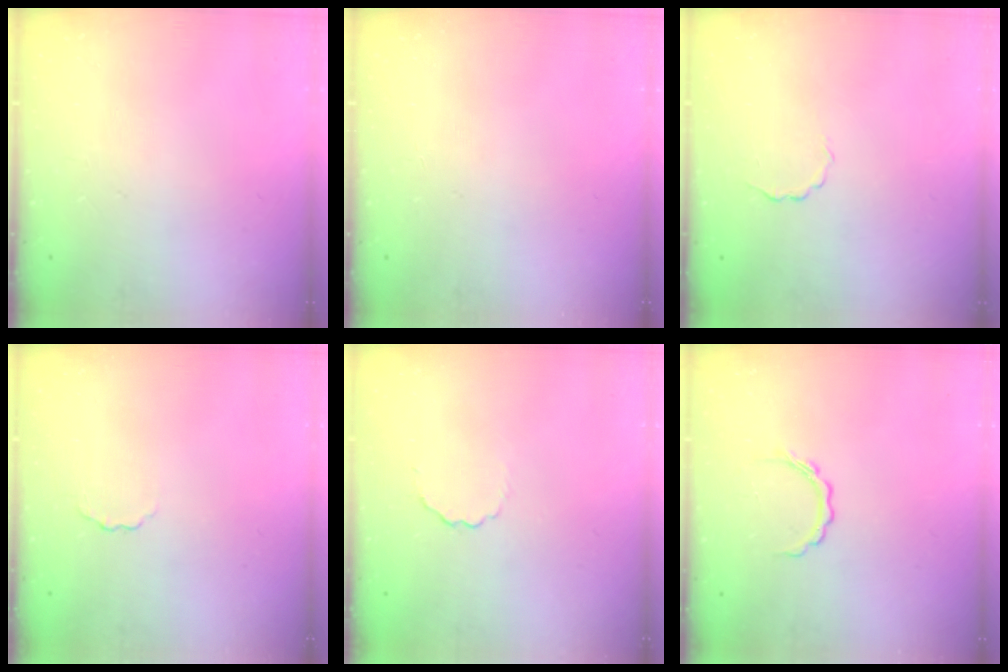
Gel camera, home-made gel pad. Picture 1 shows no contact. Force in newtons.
{"total": 0.0}
{"total": 2.0, "press": 1.9, "slide": 0.6}
{"total": 1.2, "press": 1.2, "slide": 0.3}
{"total": 2.2, "press": 2.1, "slide": 0.8}
{"total": 4.3, "press": 4.3, "slide": 0.6}